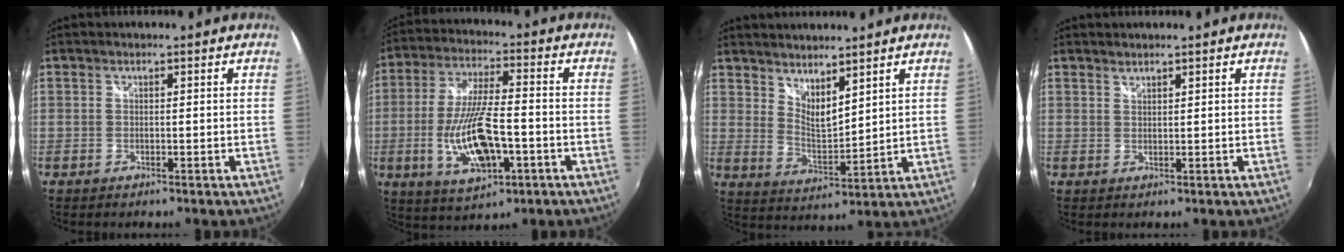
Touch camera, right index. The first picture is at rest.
{"total": 14.9, "force": [-4.2, 5.3, 13.2], "torque": [-0.268, -0.012, -0.068]}
{"total": 7.2, "force": [5.9, 2.0, 3.6], "torque": [-0.056, -0.009, 0.109]}
{"total": 1.0, "force": [1.0, 0.1, 0.0], "torque": [0.000, 0.001, 0.019]}